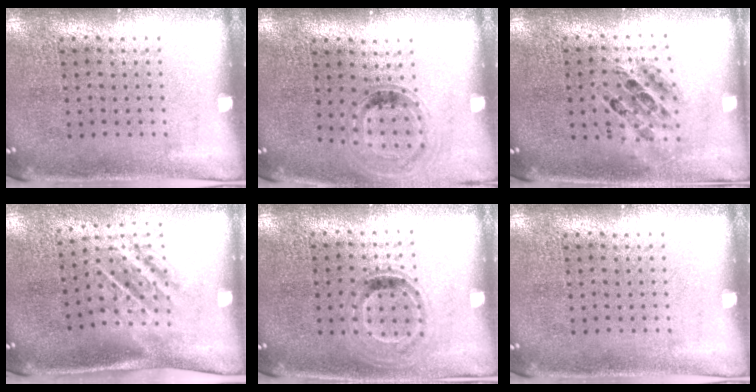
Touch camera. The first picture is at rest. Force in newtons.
{"total": 0.8, "press": 0.8, "slide": 0.1}
{"total": 0.8, "press": 0.7, "slide": 0.2}
{"total": 1.7, "press": 1.2, "slide": 1.2}
{"total": 1.0, "press": 0.9, "slide": 0.6}
{"total": 0.0}